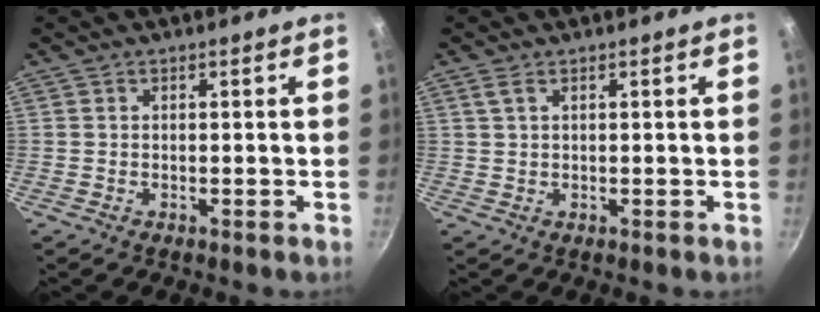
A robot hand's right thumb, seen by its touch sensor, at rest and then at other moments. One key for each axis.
{"total": 1.6, "fx": 0.9, "fy": 0.7, "fz": 1.2, "tx": -0.024, "ty": 0.000, "tz": 0.019}